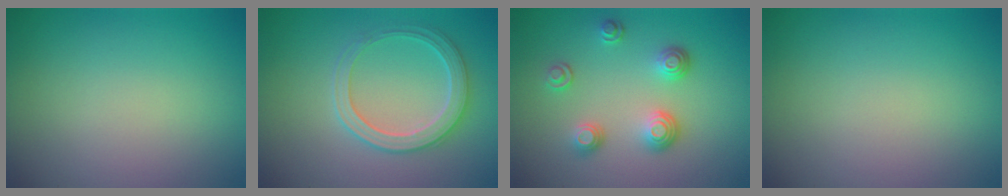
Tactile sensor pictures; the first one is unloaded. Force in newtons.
{"total": 3.4, "press": 3.2, "slide": 1.0}
{"total": 3.4, "press": 2.7, "slide": 2.1}
{"total": 0.0}